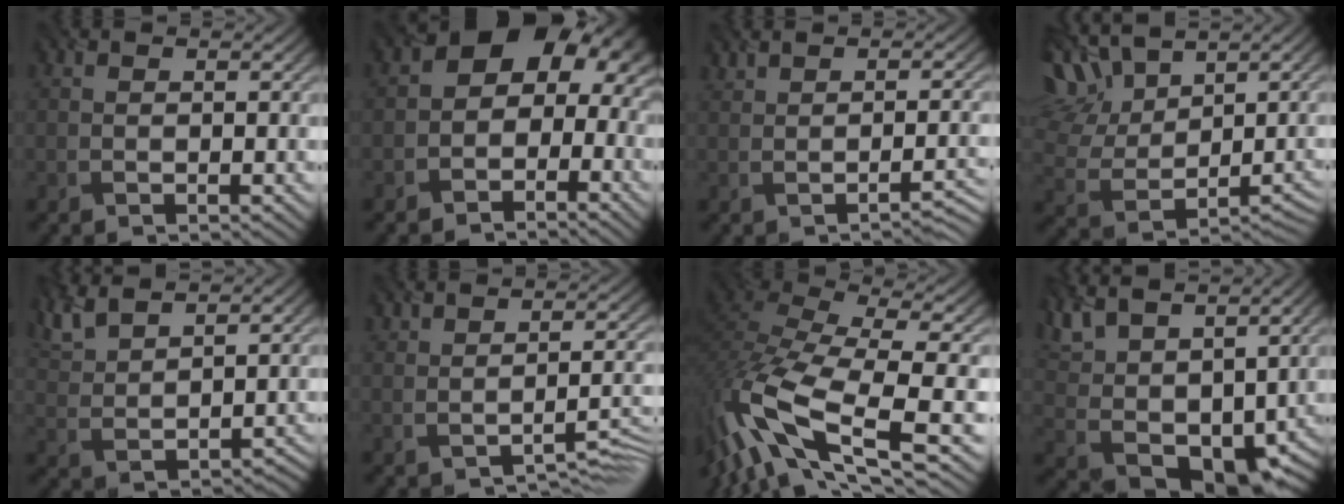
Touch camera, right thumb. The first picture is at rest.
{"total": 9.1, "force": [-0.7, 6.6, 6.3], "torque": [-0.072, 0.011, -0.034]}
{"total": 2.2, "force": [-0.6, 0.4, 2.1], "torque": [-0.038, 0.013, -0.011]}
{"total": 11.6, "force": [6.8, 6.0, 7.3], "torque": [-0.162, 0.019, 0.121]}
{"total": 5.9, "force": [4.7, 1.6, 3.1], "torque": [-0.084, 0.014, 0.105]}
{"total": 2.8, "force": [-1.6, 1.1, 2.0], "torque": [-0.031, 0.003, -0.025]}
{"total": 15.6, "force": [-6.3, 5.5, 13.1], "torque": [-0.324, -0.008, -0.115]}
{"total": 12.3, "force": [6.1, 6.9, 8.2], "torque": [-0.192, 0.011, 0.129]}